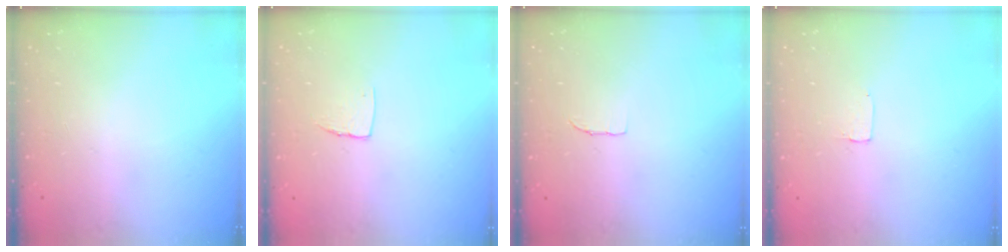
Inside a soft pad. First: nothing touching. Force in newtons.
{"total": 5.1, "press": 5.1, "slide": 0.4}
{"total": 3.4, "press": 3.4, "slide": 0.2}
{"total": 1.7, "press": 1.7, "slide": 0.1}